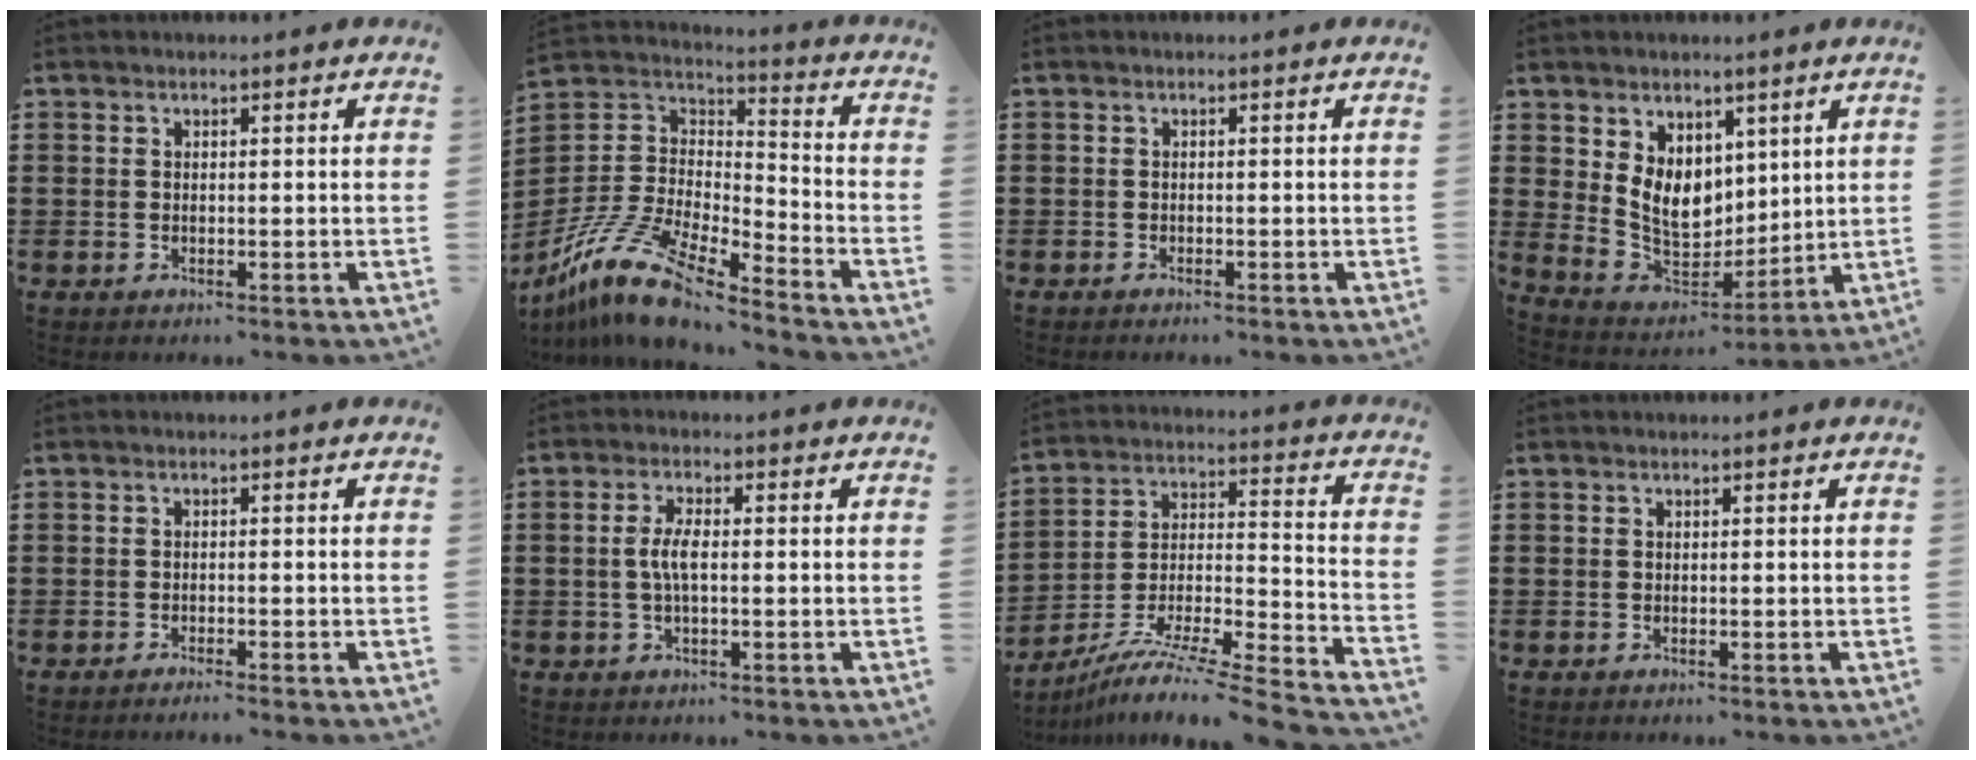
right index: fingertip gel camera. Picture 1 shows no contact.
{"total": 14.0, "force": [-11.2, 3.0, 7.8], "torque": [-0.174, 0.021, -0.223]}
{"total": 0.8, "force": [-0.8, -0.1, -0.1], "torque": [0.000, -0.002, -0.017]}
{"total": 8.6, "force": [3.3, 6.7, 4.3], "torque": [-0.104, -0.009, 0.064]}
{"total": 1.3, "force": [-1.2, -0.3, 0.2], "torque": [-0.004, -0.002, -0.024]}
{"total": 3.6, "force": [-0.3, 1.0, 3.4], "torque": [-0.078, -0.003, -0.012]}
{"total": 8.4, "force": [-7.1, -0.2, 4.5], "torque": [-0.084, -0.009, -0.149]}
{"total": 0.0}